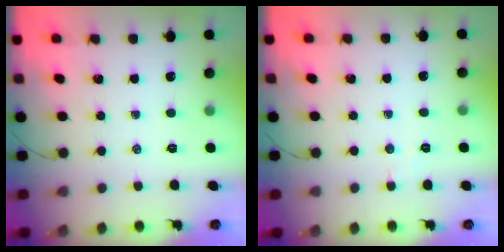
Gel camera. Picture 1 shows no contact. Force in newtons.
{"total": 2.6, "press": 2.5, "slide": 0.7}